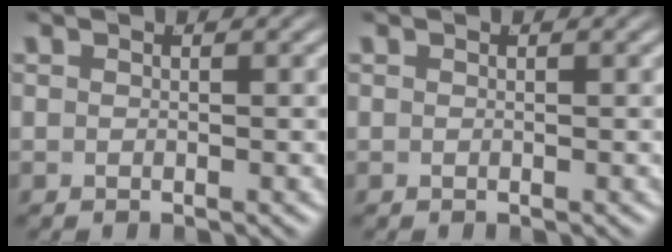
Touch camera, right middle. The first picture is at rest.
{"total": 0.0}